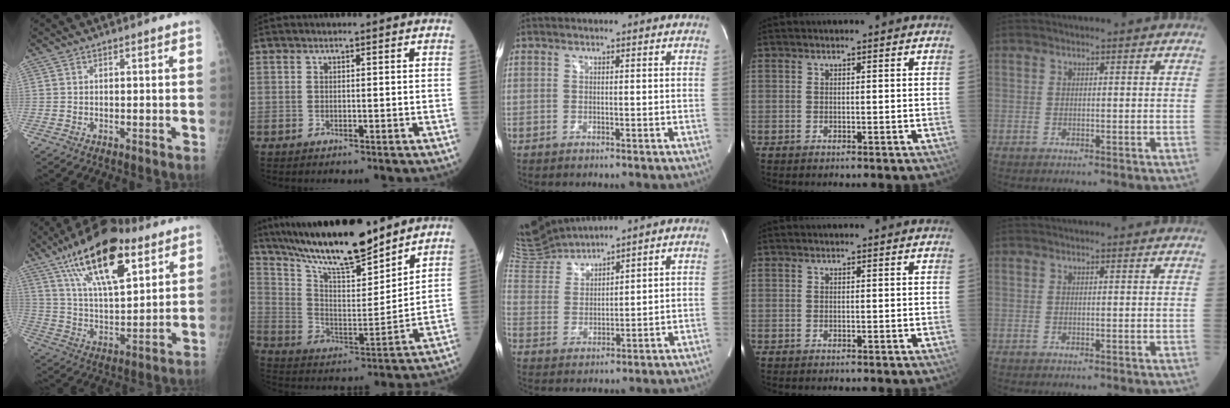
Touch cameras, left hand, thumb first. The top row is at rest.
{"thumb": {"total": 21.4, "force": [11.5, 8.6, 15.9], "torque": [-0.243, -0.034, 0.200]}, "index": {"total": 17.8, "force": [15.1, 2.5, 9.1], "torque": [-0.162, -0.001, 0.270]}, "middle": {"total": 7.7, "force": [7.6, -0.4, 0.6], "torque": [-0.032, 0.009, 0.168]}}